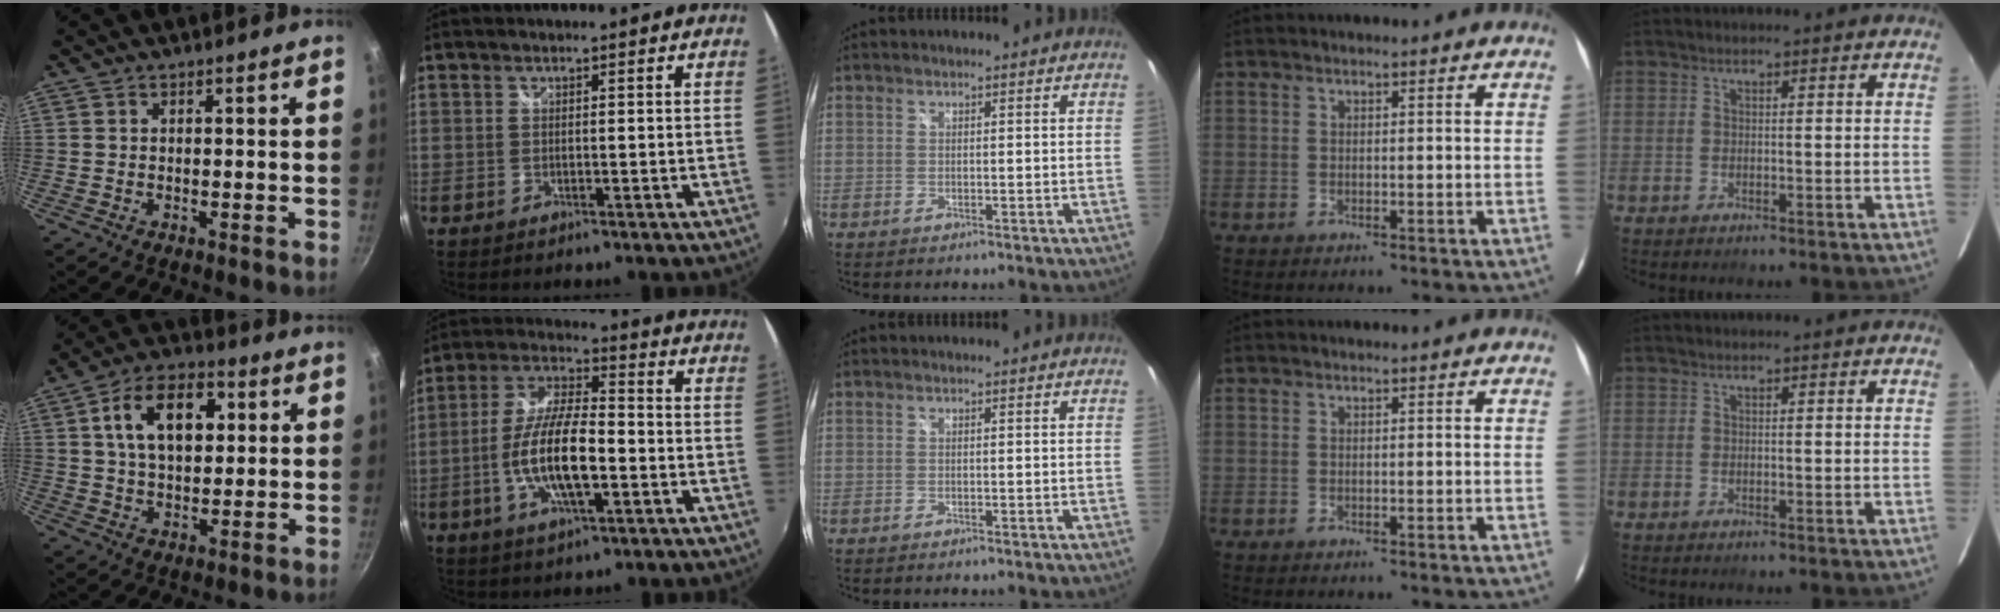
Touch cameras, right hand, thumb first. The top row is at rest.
{"thumb": {"total": 13.5, "force": [3.5, 8.4, 10.0], "torque": [-0.142, 0.010, 0.050]}, "index": {"total": 13.6, "force": [-3.6, 4.4, 12.4], "torque": [-0.251, -0.002, -0.066]}}